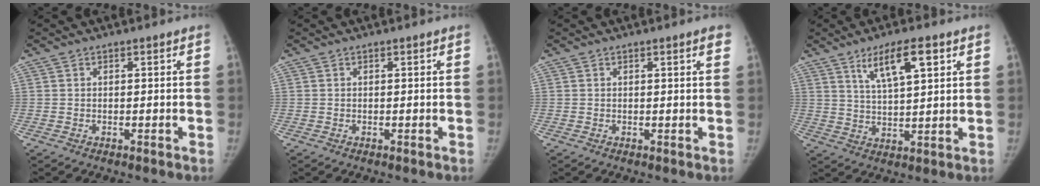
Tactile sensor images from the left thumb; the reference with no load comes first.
{"total": 0.0}
{"total": 1.7, "force": [1.0, 0.1, 1.4], "torque": [-0.017, 0.000, 0.010]}
{"total": 8.7, "force": [4.5, 2.3, 7.1], "torque": [-0.117, -0.018, 0.083]}